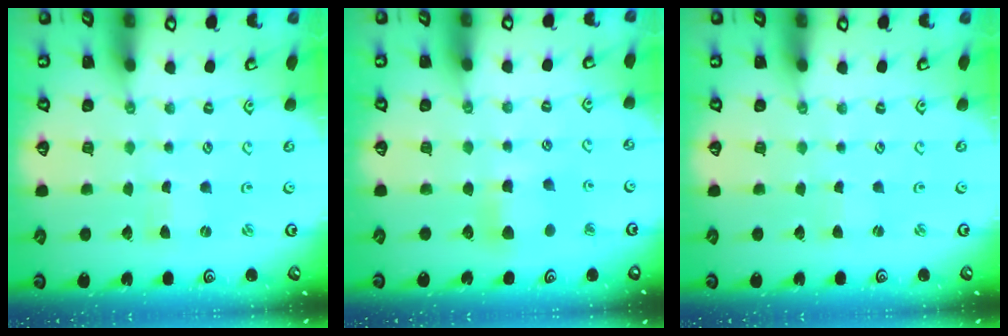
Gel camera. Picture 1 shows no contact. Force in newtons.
{"total": 7.5, "press": 7.5, "slide": 0.6}
{"total": 0.5, "press": 0.5, "slide": 0.1}